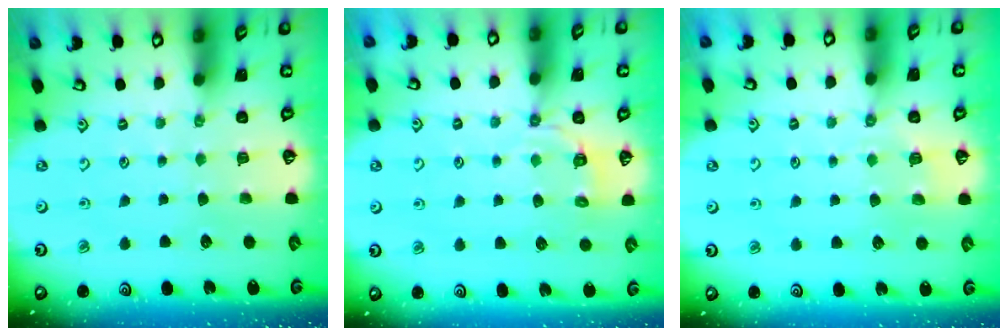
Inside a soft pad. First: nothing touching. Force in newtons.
{"total": 4.4, "press": 4.0, "slide": 1.9}
{"total": 2.8, "press": 2.5, "slide": 1.3}